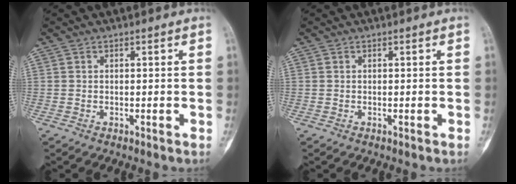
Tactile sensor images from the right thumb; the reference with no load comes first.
{"total": 0.0}